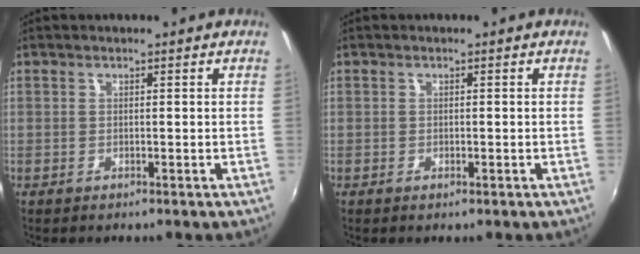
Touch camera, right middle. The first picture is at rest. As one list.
[{"total": 0.9, "force": [-0.5, 0.4, 0.7], "torque": [-0.010, -0.001, -0.007]}]